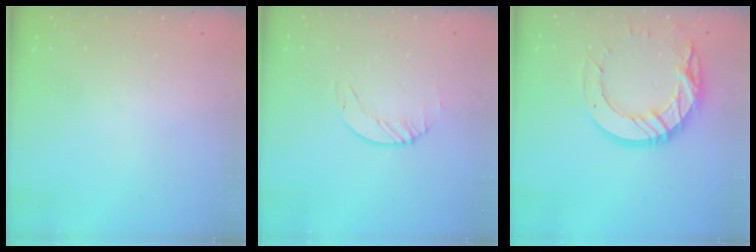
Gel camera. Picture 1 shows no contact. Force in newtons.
{"total": 1.2, "press": 1.2, "slide": 0.2}
{"total": 15.9, "press": 15.8, "slide": 1.5}